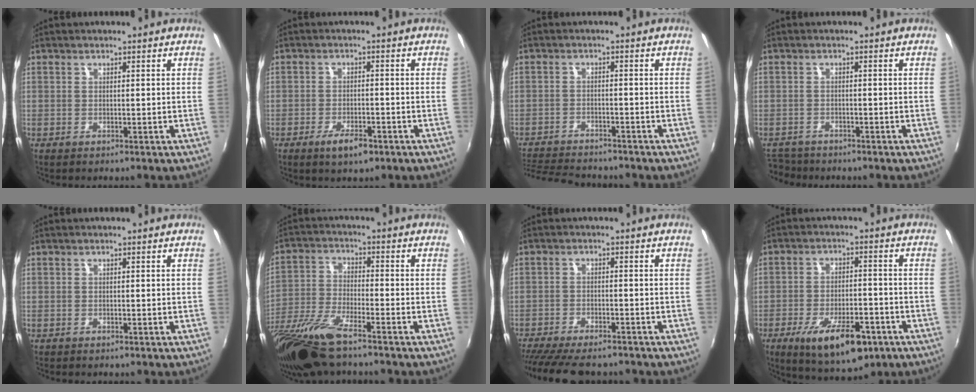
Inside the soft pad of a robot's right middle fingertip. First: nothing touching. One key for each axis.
{"total": 4.7, "fx": -2.9, "fy": 1.8, "fz": 3.2, "tx": -0.074, "ty": -0.008, "tz": -0.050}
{"total": 11.1, "fx": -10.1, "fy": 2.5, "fz": 3.7, "tx": -0.100, "ty": -0.013, "tz": -0.165}
{"total": 4.7, "fx": -4.2, "fy": 1.9, "fz": 0.7, "tx": -0.032, "ty": -0.013, "tz": -0.076}
{"total": 0.0}
{"total": 15.2, "fx": -11.4, "fy": 2.6, "fz": 9.7, "tx": -0.205, "ty": -0.048, "tz": -0.220}
{"total": 13.3, "fx": -11.2, "fy": 3.4, "fz": 6.1, "tx": -0.133, "ty": -0.034, "tz": -0.177}
{"total": 13.7, "fx": -7.6, "fy": 5.3, "fz": 10.1, "tx": -0.188, "ty": -0.022, "tz": -0.112}